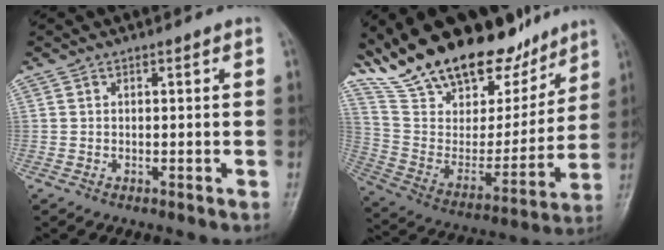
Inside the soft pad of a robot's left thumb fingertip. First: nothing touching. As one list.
[{"total": 27.4, "force": [21.0, 11.4, 13.6], "torque": [-0.198, -0.072, 0.356]}]